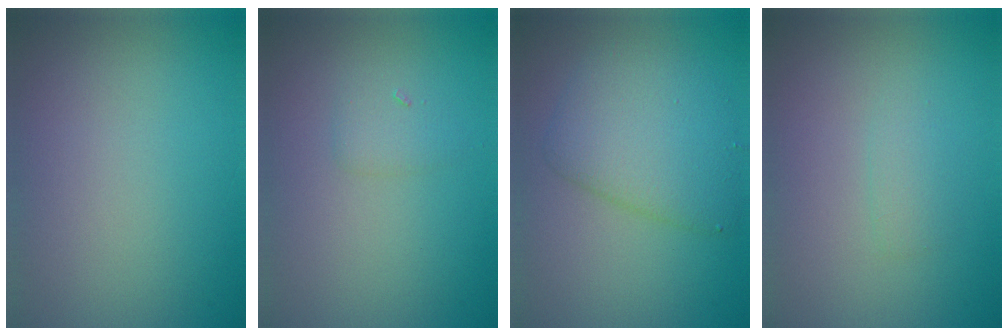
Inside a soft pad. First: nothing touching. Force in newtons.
{"total": 1.2, "press": 1.2, "slide": 0.1}
{"total": 5.0, "press": 5.0, "slide": 0.1}
{"total": 1.0, "press": 1.0, "slide": 0.1}